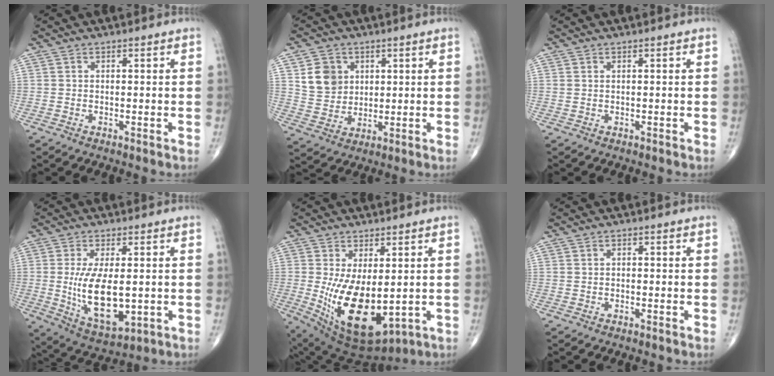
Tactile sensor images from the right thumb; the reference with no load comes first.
{"total": 7.8, "force": [2.7, 6.6, 3.2], "torque": [-0.030, -0.015, 0.056]}
{"total": 0.0}
{"total": 13.1, "force": [-0.8, 5.9, 11.7], "torque": [-0.203, -0.021, 0.001]}
{"total": 15.4, "force": [-1.3, 7.6, 13.3], "torque": [-0.230, -0.027, 0.007]}
{"total": 0.6, "force": [-0.1, 0.5, 0.3], "torque": [0.000, 0.002, -0.006]}